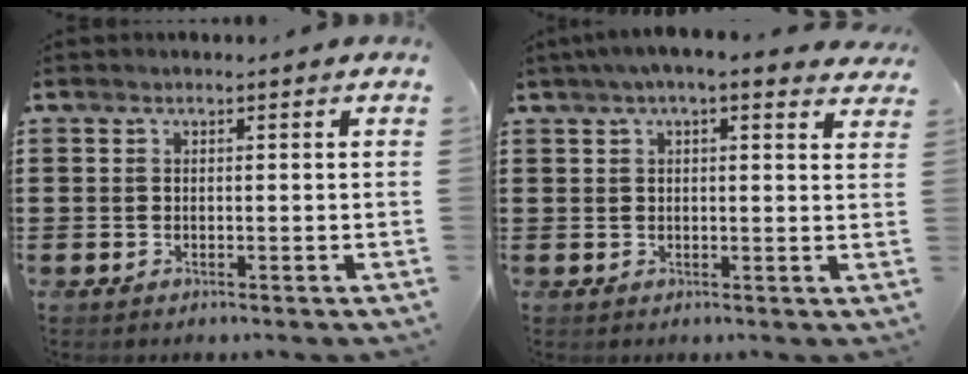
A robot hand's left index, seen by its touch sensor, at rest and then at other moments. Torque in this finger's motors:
{"motor_torque": [2.14, 0.00, 0.83, 0.21]}